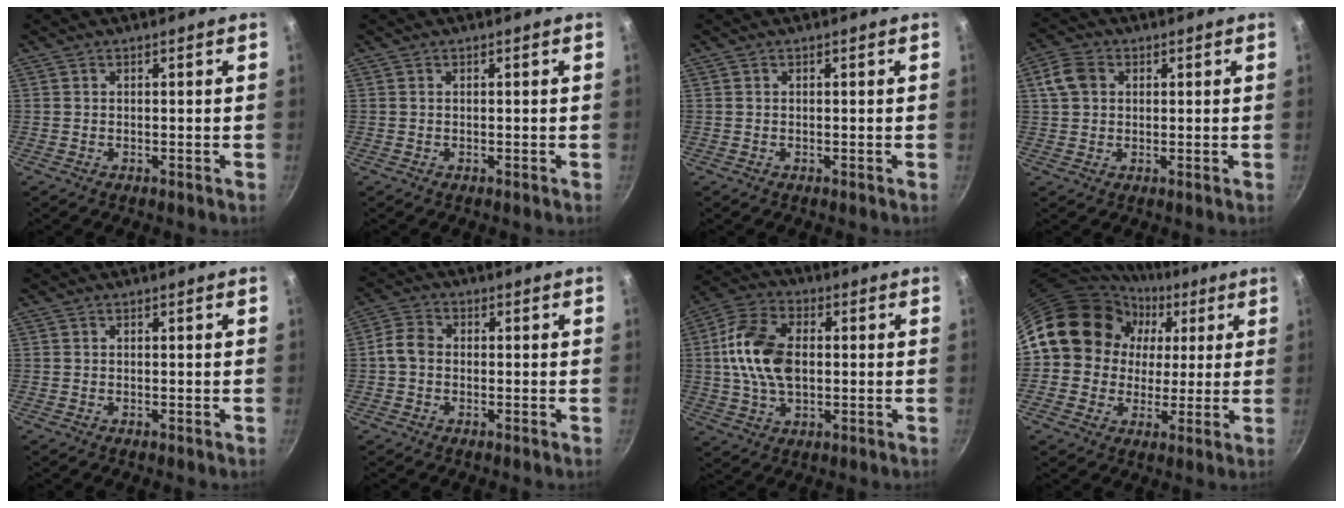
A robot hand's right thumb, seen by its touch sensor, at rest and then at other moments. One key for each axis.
{"total": 0.0}
{"total": 0.0}
{"total": 5.6, "fx": 1.4, "fy": 4.5, "fz": 3.2, "tx": -0.048, "ty": 0.007, "tz": 0.017}
{"total": 0.0}
{"total": 4.1, "fx": -0.5, "fy": 3.2, "fz": 2.5, "tx": -0.049, "ty": 0.014, "tz": -0.022}
{"total": 14.1, "fx": 0.9, "fy": 8.9, "fz": 10.9, "tx": -0.195, "ty": 0.016, "tz": 0.005}
{"total": 15.8, "fx": 4.0, "fy": 13.9, "fz": 6.5, "tx": -0.081, "ty": 0.016, "tz": 0.061}